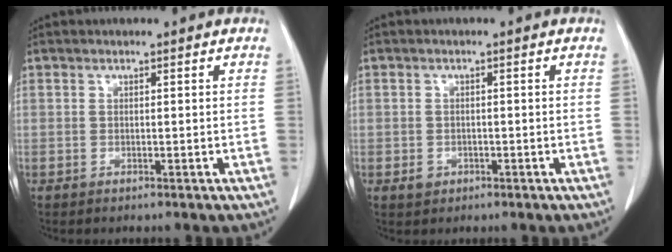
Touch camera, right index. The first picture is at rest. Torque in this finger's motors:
{"motor_torque": [-0.33, -0.05, -0.69, -0.21]}